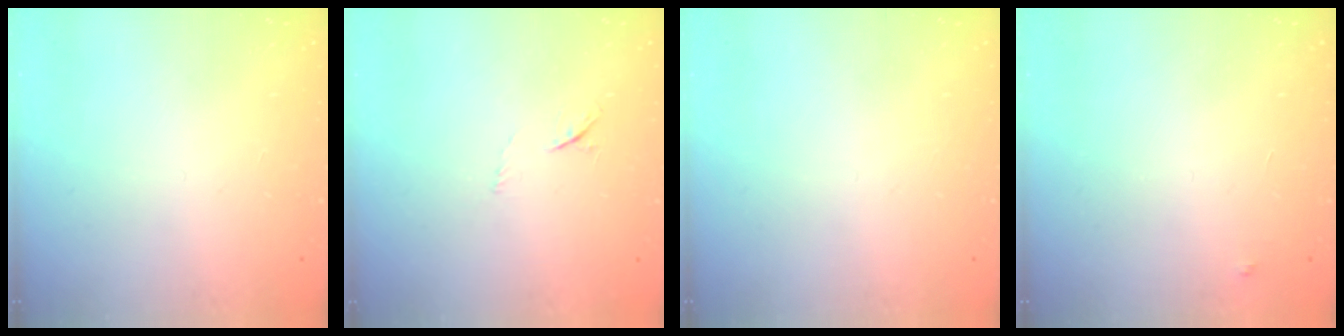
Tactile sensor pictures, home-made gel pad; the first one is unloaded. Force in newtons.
{"total": 4.2, "press": 4.0, "slide": 1.4}
{"total": 0.0}
{"total": 4.0, "press": 4.0, "slide": 0.2}